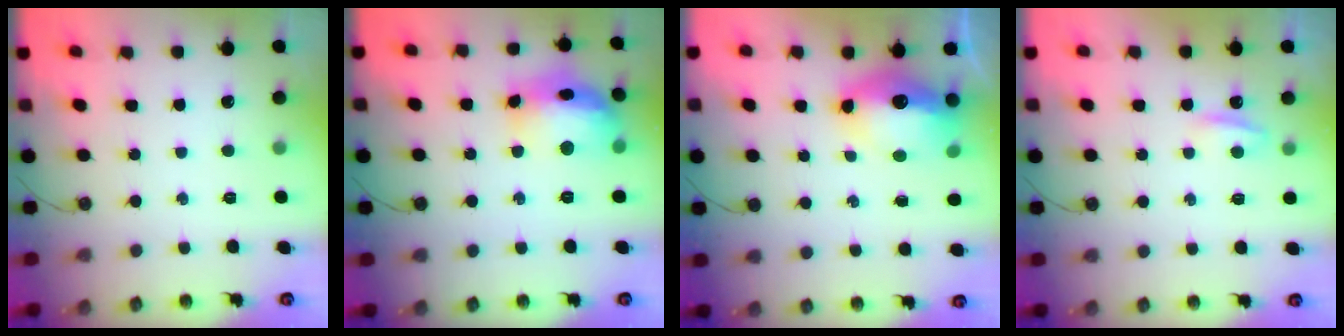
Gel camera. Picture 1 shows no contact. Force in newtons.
{"total": 15.7, "press": 15.6, "slide": 1.3}
{"total": 14.3, "press": 14.2, "slide": 1.3}
{"total": 4.5, "press": 4.4, "slide": 0.8}